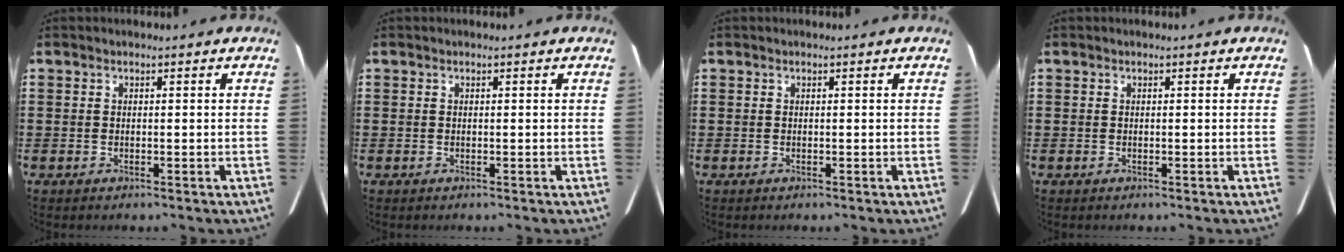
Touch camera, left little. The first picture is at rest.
{"total": 0.0}
{"total": 0.0}
{"total": 0.0}